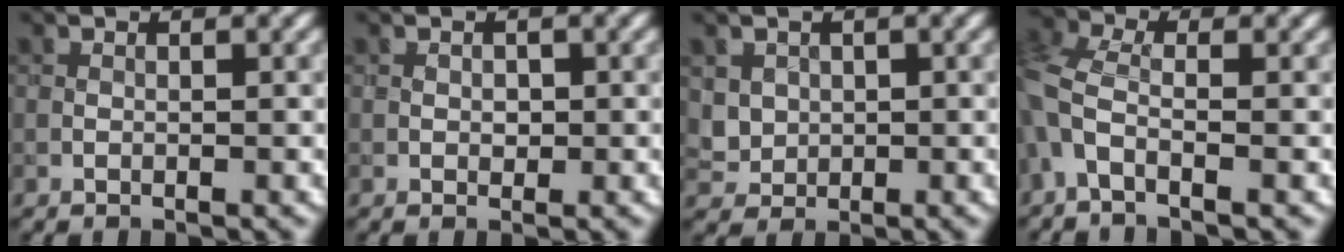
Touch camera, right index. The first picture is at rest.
{"total": 0.7, "force": [0.0, 0.6, 0.4], "torque": [-0.003, -0.004, 0.000]}
{"total": 2.0, "force": [0.5, 1.8, 0.6], "torque": [-0.014, -0.008, 0.025]}
{"total": 4.9, "force": [-1.1, 2.6, 4.0], "torque": [-0.105, 0.003, -0.040]}